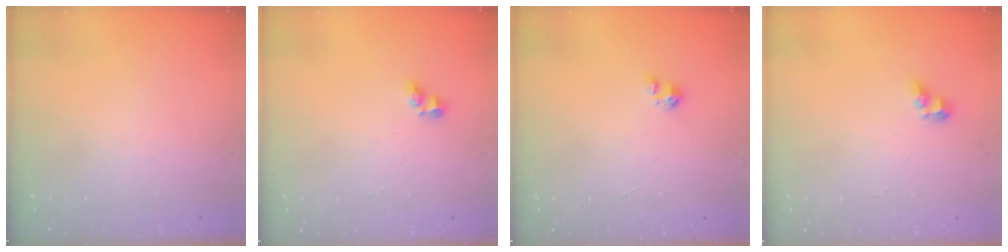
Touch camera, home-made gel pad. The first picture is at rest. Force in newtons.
{"total": 2.9, "press": 2.6, "slide": 1.1}
{"total": 2.1, "press": 2.1, "slide": 0.2}
{"total": 5.2, "press": 5.2, "slide": 0.4}